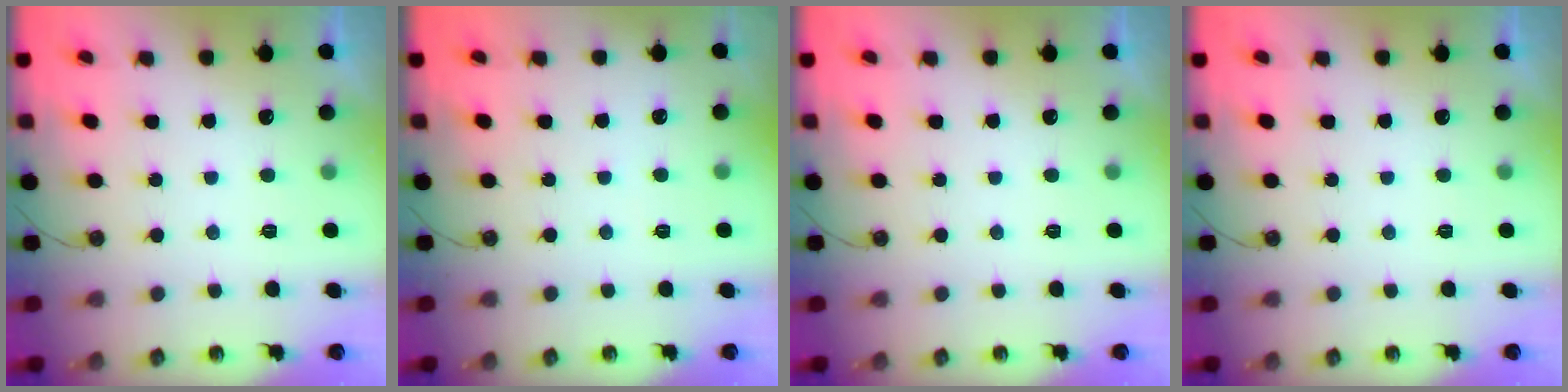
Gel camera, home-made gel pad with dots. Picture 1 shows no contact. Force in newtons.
{"total": 3.0, "press": 2.9, "slide": 0.4}
{"total": 0.0}
{"total": 0.0}